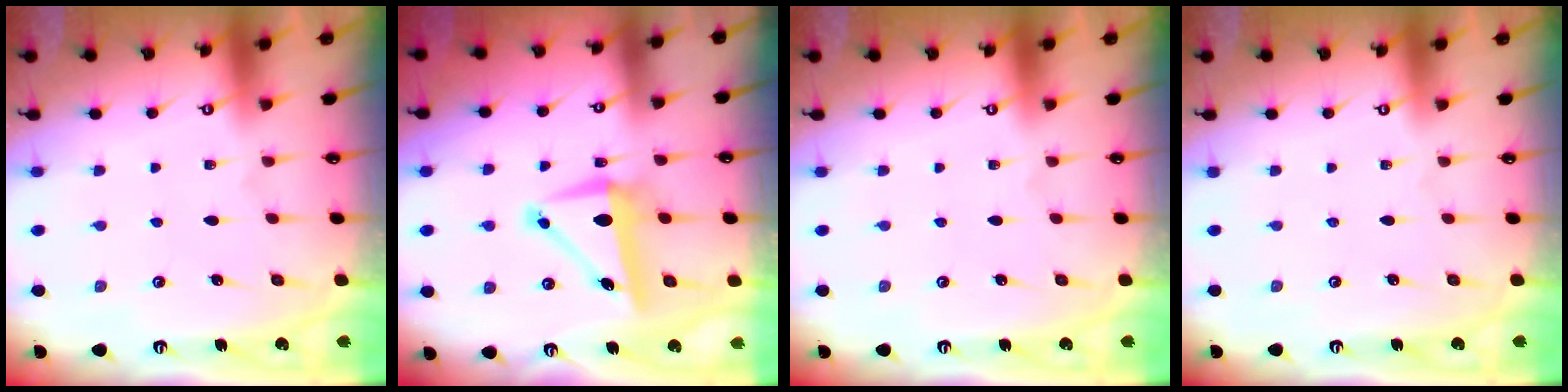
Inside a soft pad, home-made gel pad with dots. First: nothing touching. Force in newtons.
{"total": 9.7, "press": 9.4, "slide": 2.3}
{"total": 0.0}
{"total": 0.0}